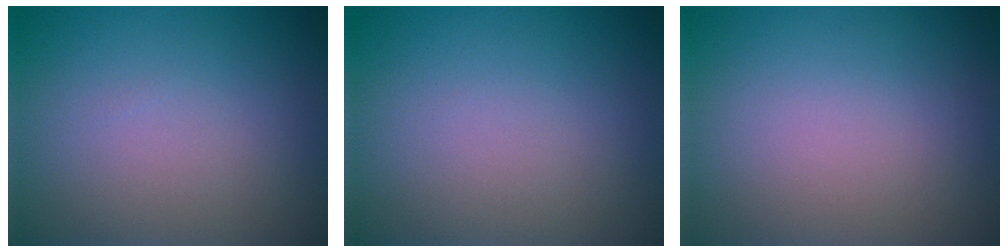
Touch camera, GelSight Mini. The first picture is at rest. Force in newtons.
{"total": 0.0}
{"total": 0.0}